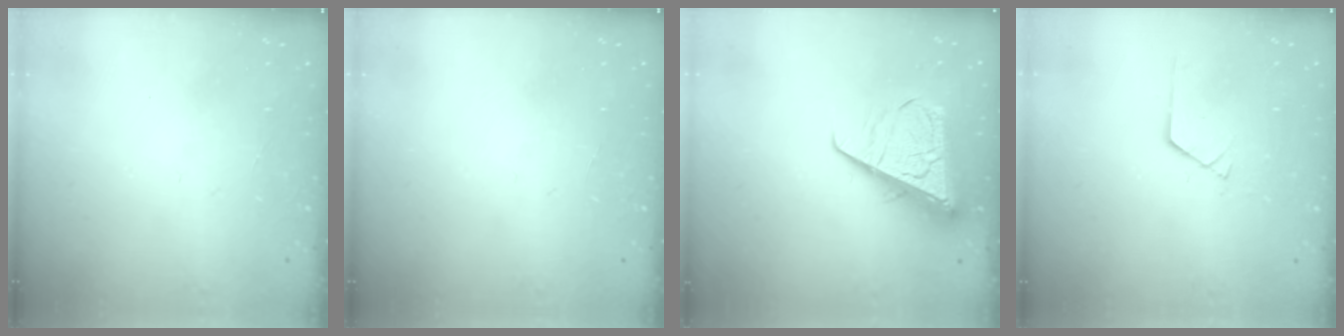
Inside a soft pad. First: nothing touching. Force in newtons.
{"total": 0.0}
{"total": 12.1, "press": 11.9, "slide": 1.7}
{"total": 1.0, "press": 1.0, "slide": 0.1}